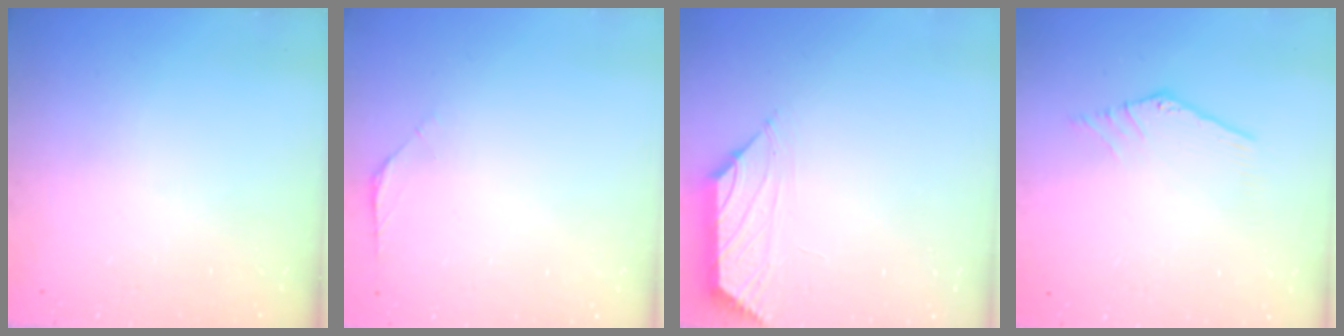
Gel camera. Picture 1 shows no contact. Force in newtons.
{"total": 1.8, "press": 1.7, "slide": 0.6}
{"total": 0.9, "press": 0.7, "slide": 0.4}
{"total": 2.0, "press": 2.0, "slide": 0.1}